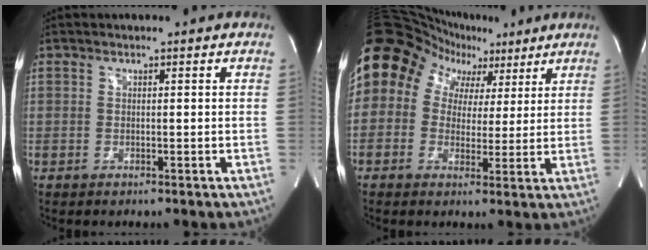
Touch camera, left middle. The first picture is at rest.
{"total": 14.6, "force": [6.8, 11.2, 6.4], "torque": [-0.131, 0.076, 0.114]}